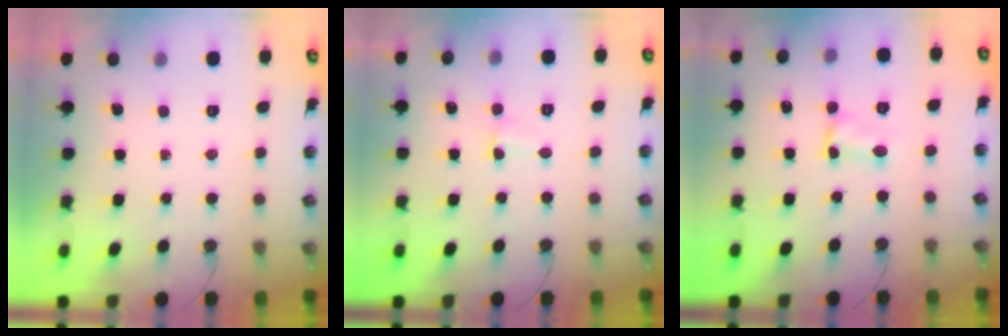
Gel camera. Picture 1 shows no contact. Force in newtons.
{"total": 1.5, "press": 1.2, "slide": 1.0}
{"total": 2.5, "press": 2.5, "slide": 0.3}